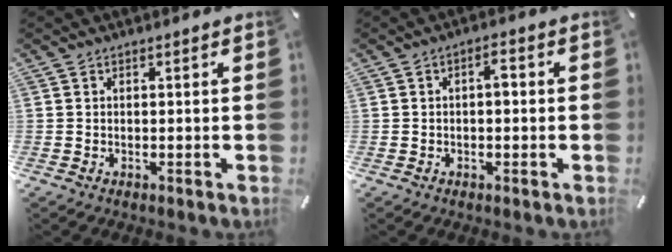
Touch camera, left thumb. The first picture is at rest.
{"total": 2.8, "force": [0.1, 1.3, 2.4], "torque": [-0.042, 0.008, -0.003]}